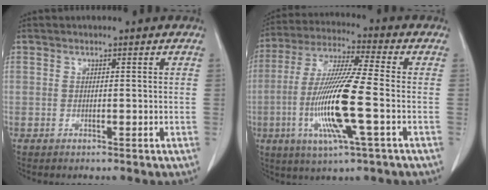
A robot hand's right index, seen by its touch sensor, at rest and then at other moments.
{"total": 15.0, "force": [-3.4, 0.5, 14.6], "torque": [-0.300, -0.014, -0.070]}